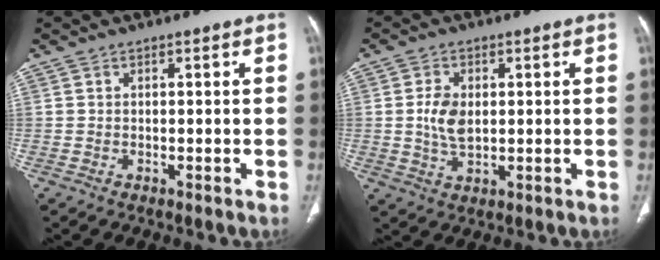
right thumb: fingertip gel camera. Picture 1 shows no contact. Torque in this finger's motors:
{"motor_torque": [-0.01, 0.02, 0.29, 0.27, 0.04]}